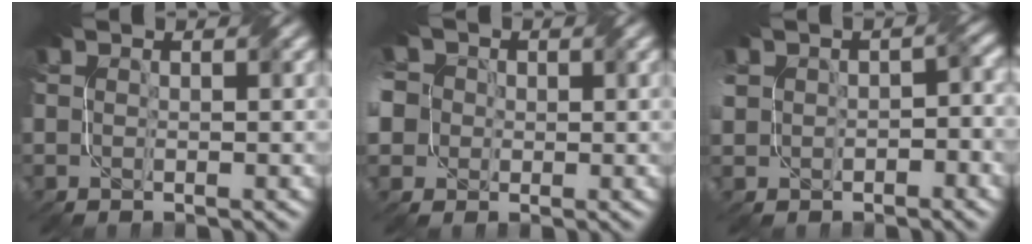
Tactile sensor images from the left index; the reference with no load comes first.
{"total": 8.0, "force": [-0.8, 7.3, 3.3], "torque": [-0.074, 0.013, -0.055]}
{"total": 4.5, "force": [-0.8, 3.6, 2.7], "torque": [-0.030, -0.003, -0.011]}